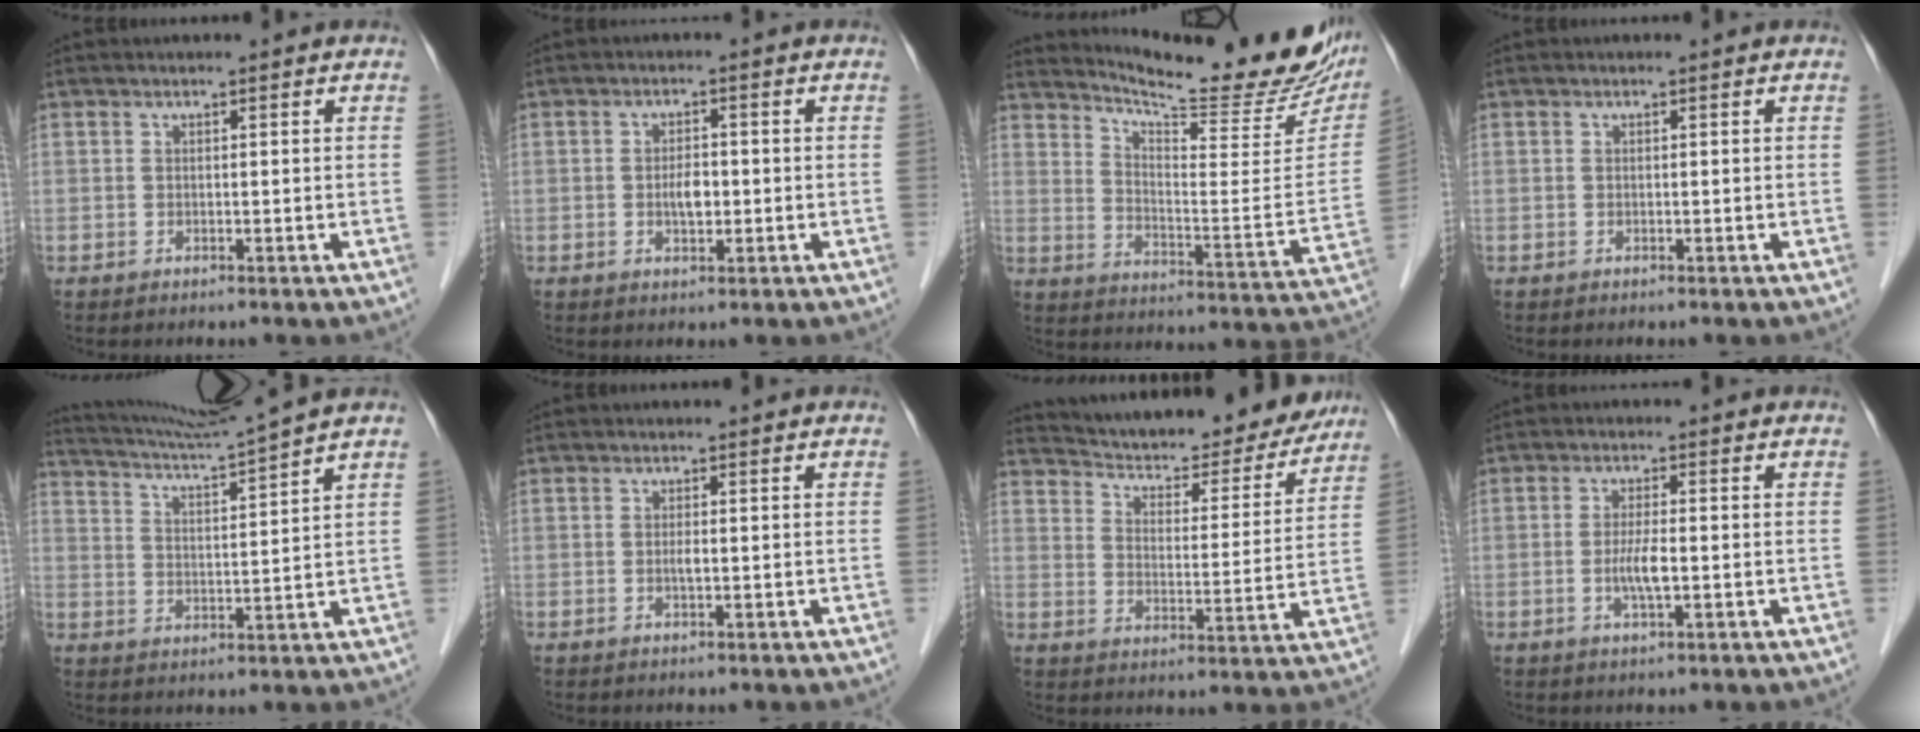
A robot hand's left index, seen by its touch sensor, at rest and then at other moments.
{"total": 2.8, "force": [-0.4, 1.3, 2.4], "torque": [-0.044, 0.002, -0.004]}
{"total": 21.0, "force": [19.3, 2.1, 8.1], "torque": [-0.126, -0.078, 0.254]}
{"total": 0.0}
{"total": 10.3, "force": [9.4, -3.1, 2.9], "torque": [-0.067, -0.018, 0.163]}
{"total": 0.5, "force": [0.1, 0.1, 0.5], "torque": [-0.013, 0.000, 0.003]}
{"total": 22.7, "force": [20.9, 5.0, 7.2], "torque": [-0.111, -0.018, 0.278]}
{"total": 3.3, "force": [-0.6, 0.4, 3.2], "torque": [-0.068, -0.004, -0.011]}